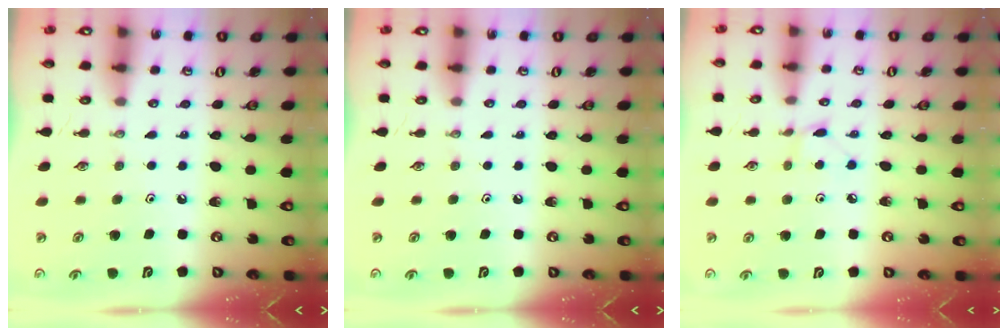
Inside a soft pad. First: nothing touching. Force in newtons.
{"total": 0.0}
{"total": 3.0, "press": 3.0, "slide": 0.5}